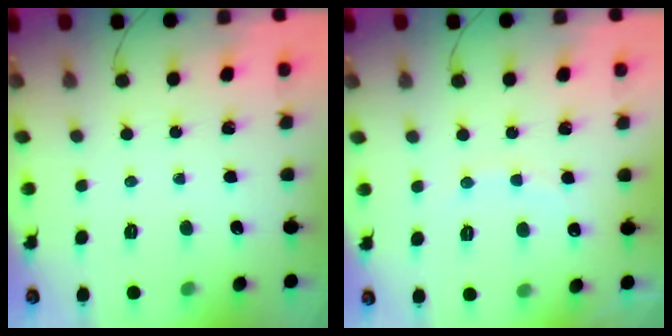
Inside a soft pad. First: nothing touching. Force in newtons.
{"total": 7.5, "press": 7.4, "slide": 1.3}